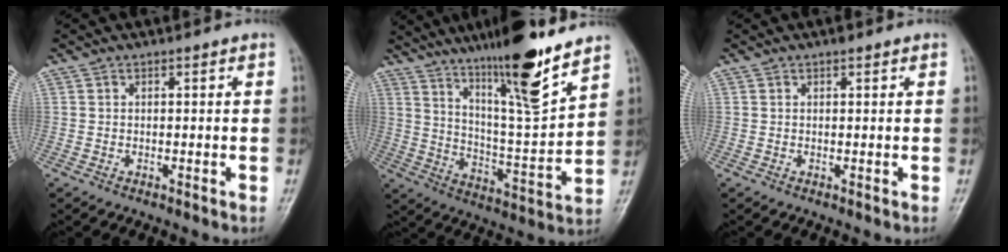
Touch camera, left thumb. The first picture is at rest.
{"total": 17.5, "force": [12.5, 1.6, 12.1], "torque": [-0.182, -0.076, 0.214]}
{"total": 0.6, "force": [0.4, 0.2, 0.3], "torque": [-0.002, -0.001, 0.005]}